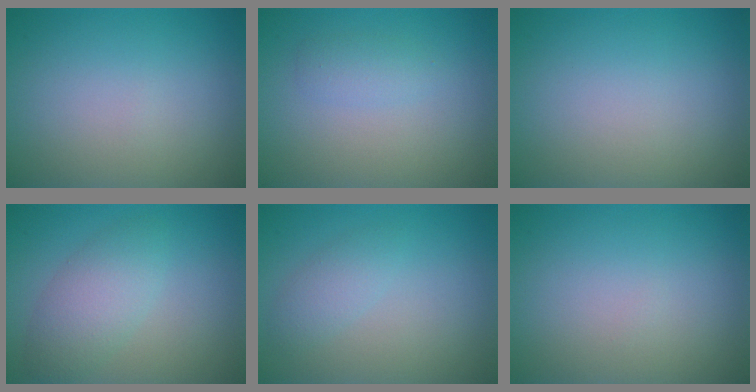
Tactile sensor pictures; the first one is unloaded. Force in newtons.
{"total": 1.5, "press": 1.4, "slide": 0.1}
{"total": 0.0}
{"total": 3.5, "press": 3.5, "slide": 0.1}
{"total": 1.6, "press": 1.6, "slide": 0.0}
{"total": 0.0}